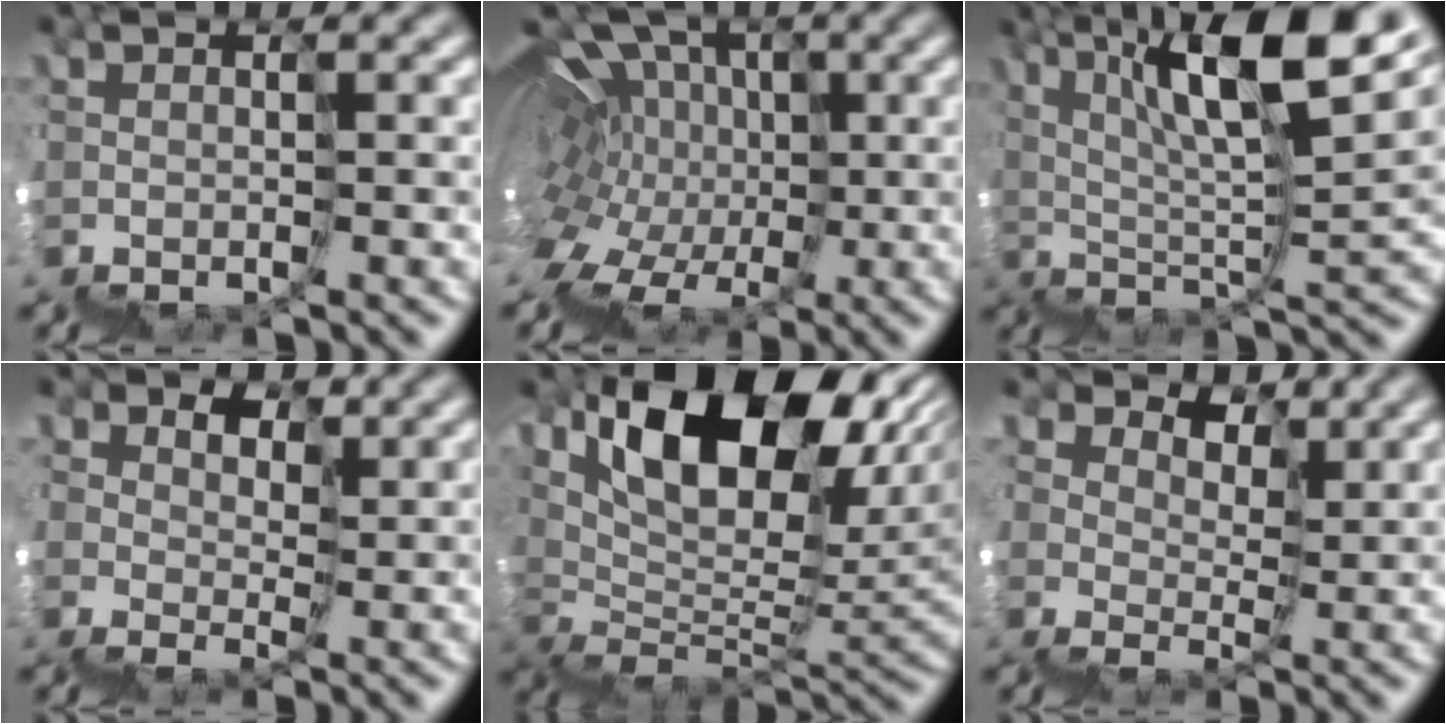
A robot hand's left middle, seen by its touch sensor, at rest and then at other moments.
{"total": 7.8, "force": [1.0, 5.5, 5.4], "torque": [-0.079, 0.025, 0.019]}
{"total": 10.7, "force": [6.6, 2.5, 8.0], "torque": [-0.126, 0.029, 0.107]}
{"total": 4.7, "force": [2.3, 3.6, 2.0], "torque": [-0.018, 0.008, 0.039]}
{"total": 12.1, "force": [7.6, 5.2, 7.9], "torque": [-0.117, 0.029, 0.124]}
{"total": 4.2, "force": [3.2, 2.7, 0.5], "torque": [0.008, 0.020, 0.064]}